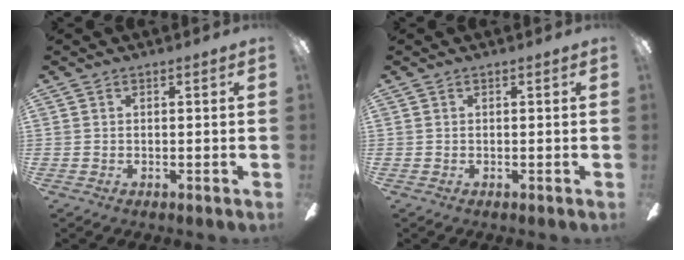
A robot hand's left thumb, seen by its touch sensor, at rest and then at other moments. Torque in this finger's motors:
{"motor_torque": [0.00, 0.00, 0.01, 0.14, 0.00]}